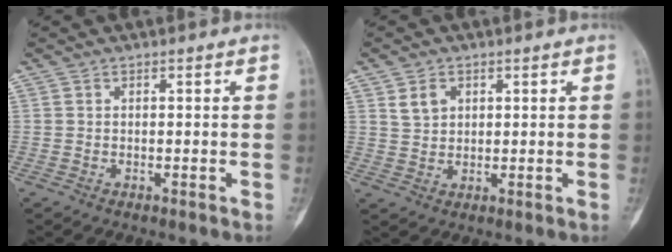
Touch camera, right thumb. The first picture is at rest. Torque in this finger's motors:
{"motor_torque": [0.01, 0.22, 0.40, 0.28, -0.01]}